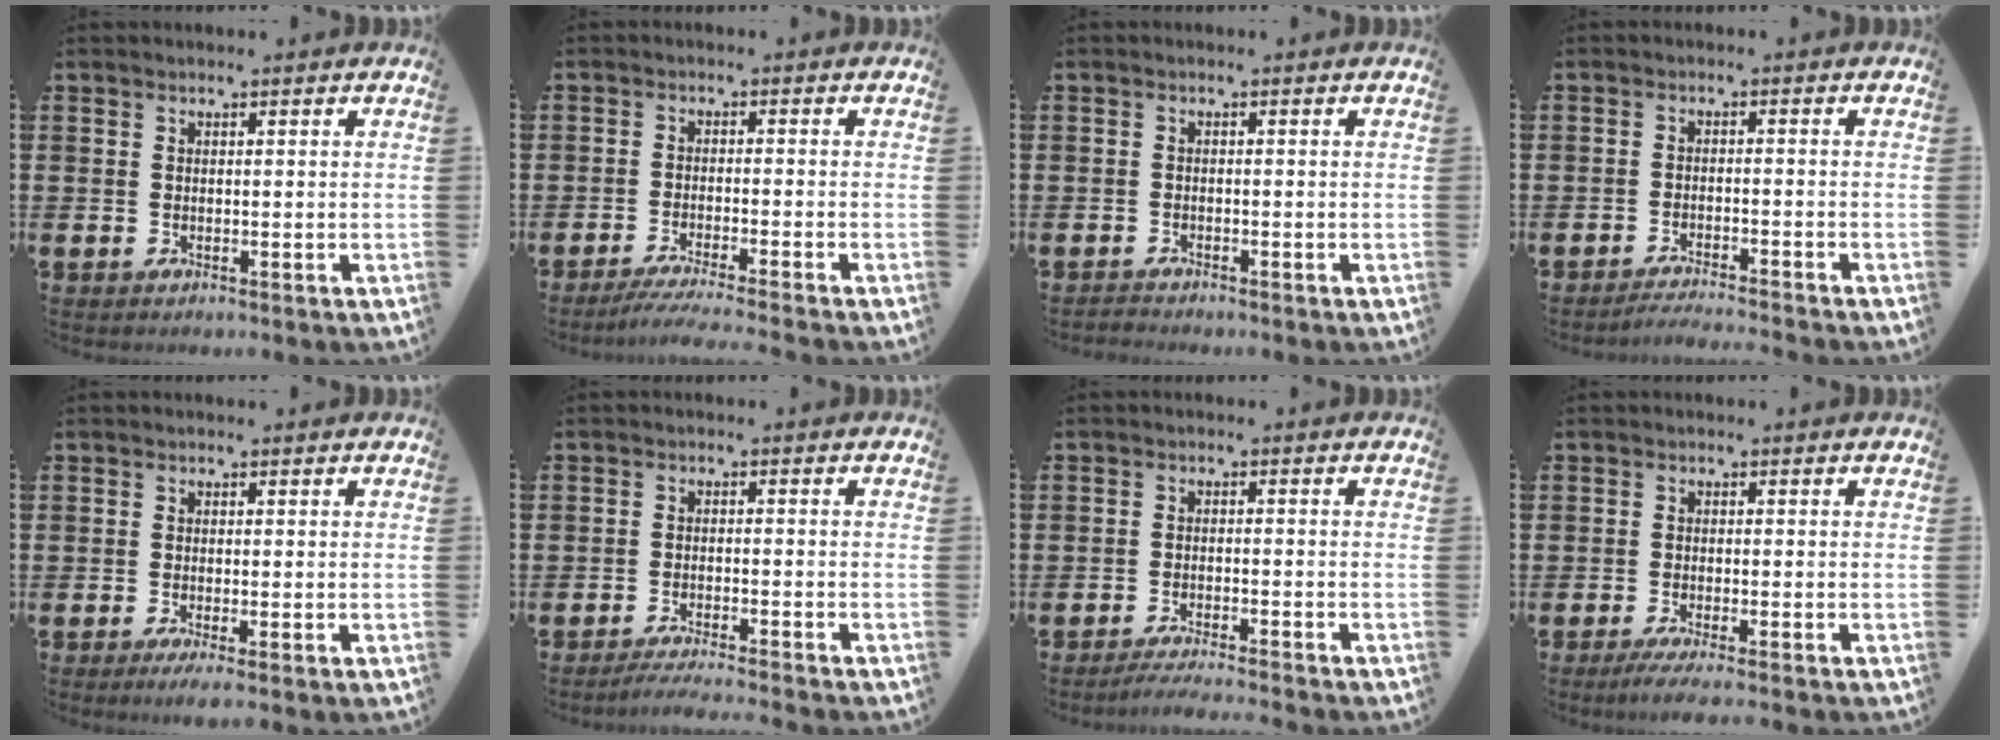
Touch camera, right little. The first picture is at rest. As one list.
[{"total": 2.9, "force": [-2.5, -0.3, 1.5], "torque": [-0.024, -0.005, -0.047]}, {"total": 0.8, "force": [-0.8, 0.0, -0.1], "torque": [0.000, -0.001, -0.017]}, {"total": 1.9, "force": [-1.9, -0.3, 0.3], "torque": [-0.004, 0.003, -0.037]}, {"total": 1.3, "force": [-0.5, 0.1, 1.2], "torque": [-0.020, -0.002, -0.009]}, {"total": 2.2, "force": [-2.0, -0.4, 0.7], "torque": [-0.010, 0.002, -0.039]}, {"total": 2.1, "force": [-1.9, -0.3, 0.7], "torque": [-0.010, 0.003, -0.038]}, {"total": 1.7, "force": [-1.2, 0.0, 1.3], "torque": [-0.019, -0.001, -0.022]}]